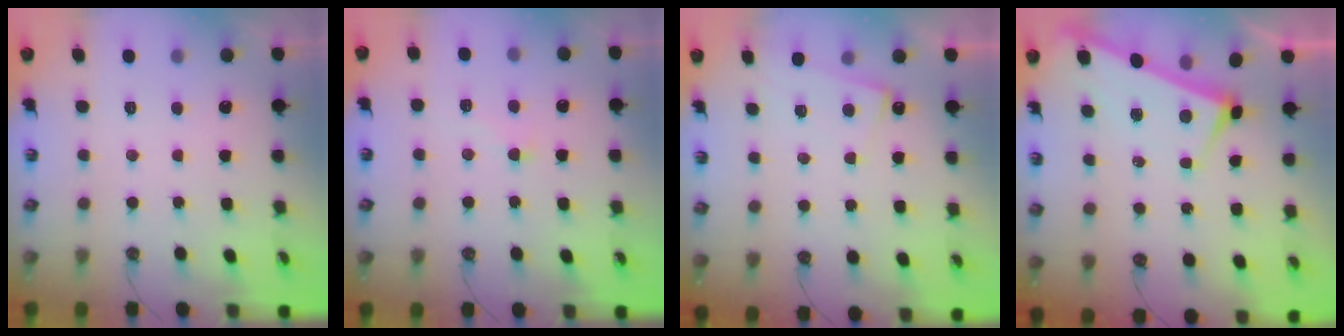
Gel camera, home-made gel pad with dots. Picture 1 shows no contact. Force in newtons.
{"total": 0.8, "press": 0.8, "slide": 0.3}
{"total": 4.9, "press": 4.9, "slide": 0.2}
{"total": 3.9, "press": 3.9, "slide": 0.2}